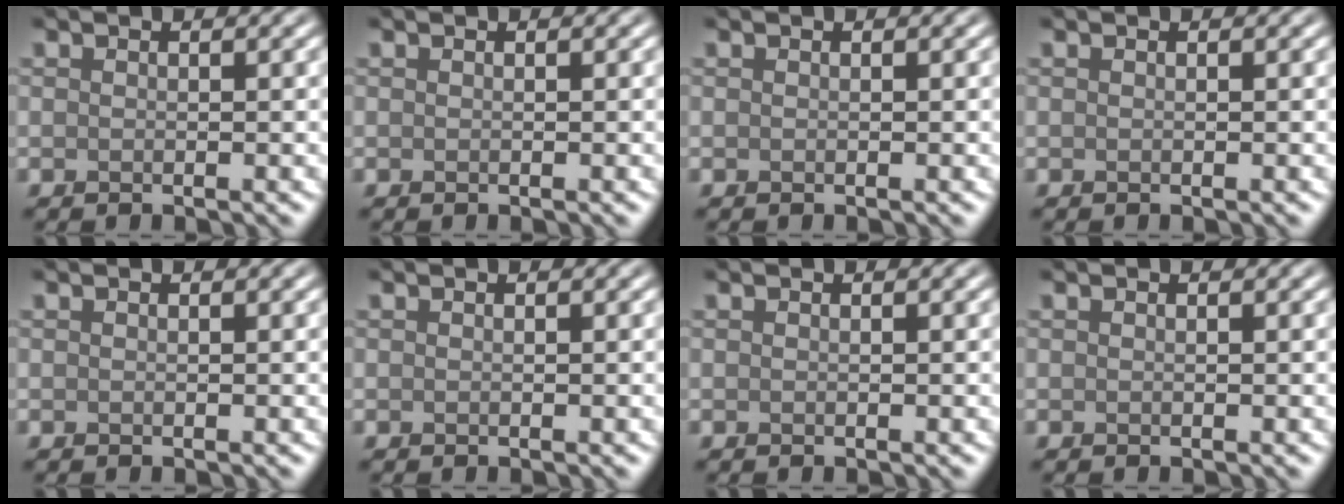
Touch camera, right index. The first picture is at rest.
{"total": 0.0}
{"total": 0.0}
{"total": 0.0}
{"total": 0.0}
{"total": 0.0}
{"total": 0.0}
{"total": 0.0}